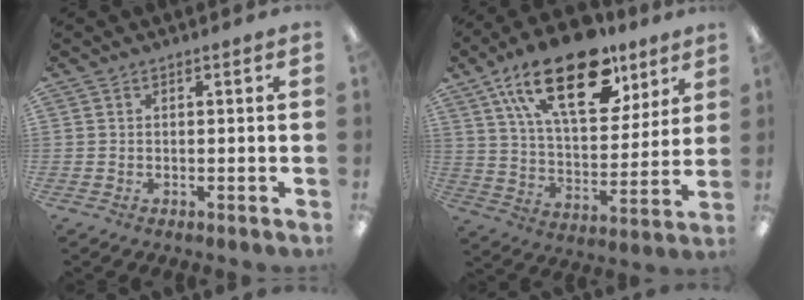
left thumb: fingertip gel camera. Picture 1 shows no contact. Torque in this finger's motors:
{"motor_torque": [0.82, 0.48, 1.89, -0.89, 0.19]}